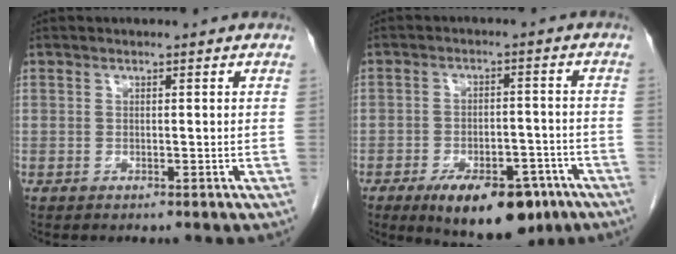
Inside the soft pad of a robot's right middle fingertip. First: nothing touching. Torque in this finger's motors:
{"motor_torque": [1.46, -0.67, 0.19, 0.08]}